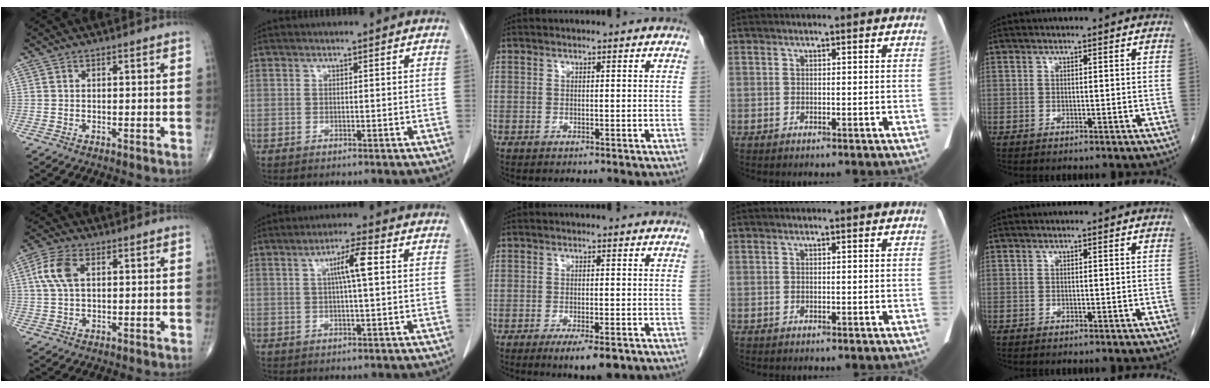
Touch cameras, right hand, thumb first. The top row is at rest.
{"thumb": {"total": 6.6, "force": [1.7, 3.6, 5.3], "torque": [-0.125, 0.013, 0.033]}, "index": {"total": 5.3, "force": [1.2, 0.2, 5.2], "torque": [-0.092, 0.007, 0.019]}, "middle": {"total": 5.3, "force": [-3.3, 1.1, 4.1], "torque": [-0.059, -0.011, -0.044]}}